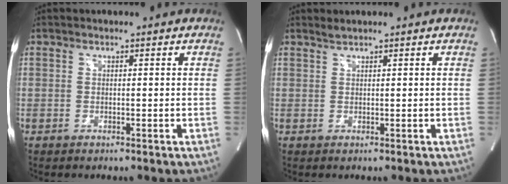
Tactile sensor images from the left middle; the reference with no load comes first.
{"total": 0.7, "force": [0.6, -0.3, 0.0], "torque": [-0.008, 0.001, 0.017]}